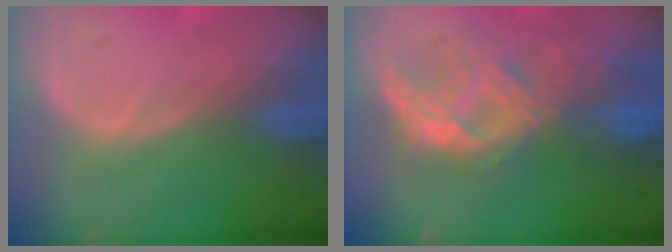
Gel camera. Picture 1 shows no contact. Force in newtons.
{"total": 9.5, "press": 8.9, "slide": 3.5}